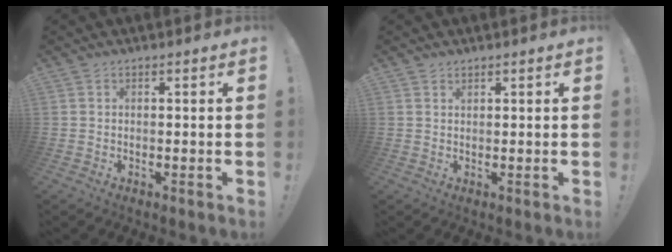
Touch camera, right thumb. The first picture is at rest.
{"total": 1.0, "force": [1.0, 0.4, 0.2], "torque": [0.003, -0.004, 0.018]}